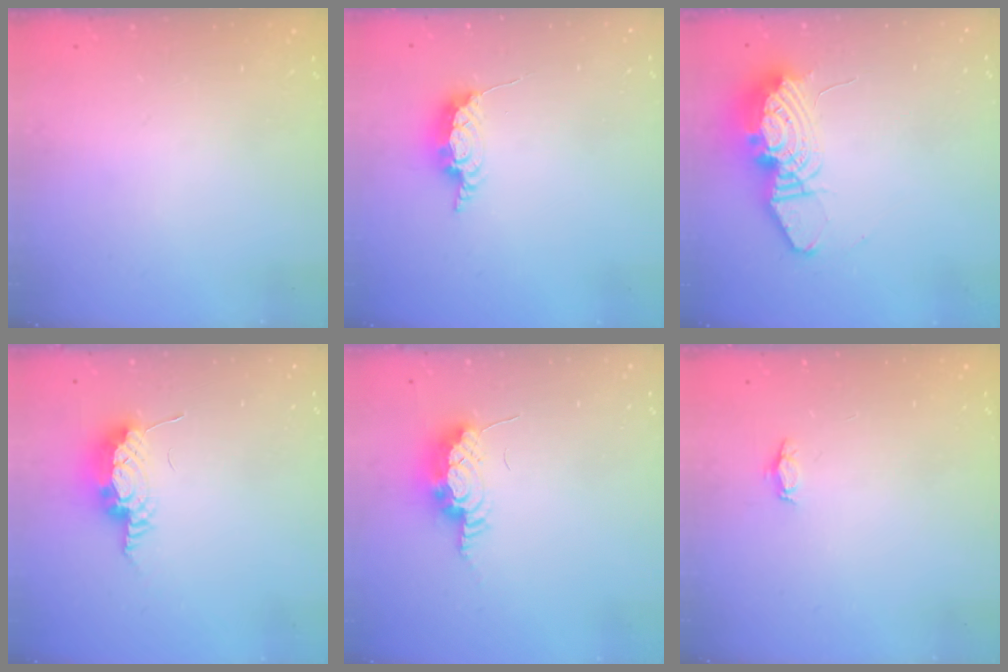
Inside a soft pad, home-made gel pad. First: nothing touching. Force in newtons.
{"total": 7.1, "press": 7.1, "slide": 0.5}
{"total": 14.4, "press": 14.4, "slide": 1.2}
{"total": 15.9, "press": 11.3, "slide": 11.3}
{"total": 9.6, "press": 9.1, "slide": 3.1}
{"total": 2.8, "press": 2.8, "slide": 0.4}